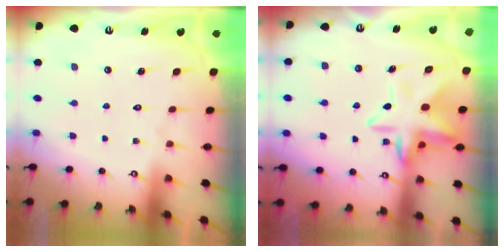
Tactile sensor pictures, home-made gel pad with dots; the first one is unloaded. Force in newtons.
{"total": 11.6, "press": 11.4, "slide": 1.6}